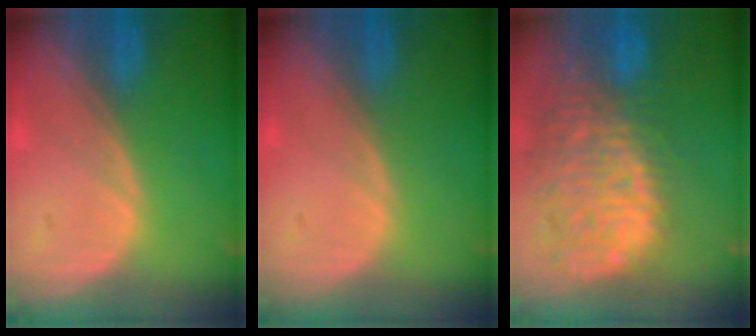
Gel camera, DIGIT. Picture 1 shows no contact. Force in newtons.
{"total": 0.0}
{"total": 14.1, "press": 11.6, "slide": 8.0}